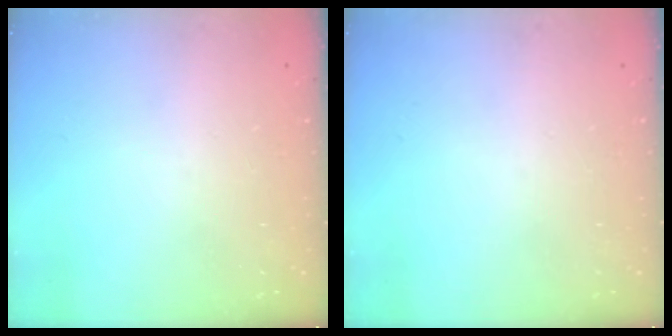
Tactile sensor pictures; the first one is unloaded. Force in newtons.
{"total": 0.0}